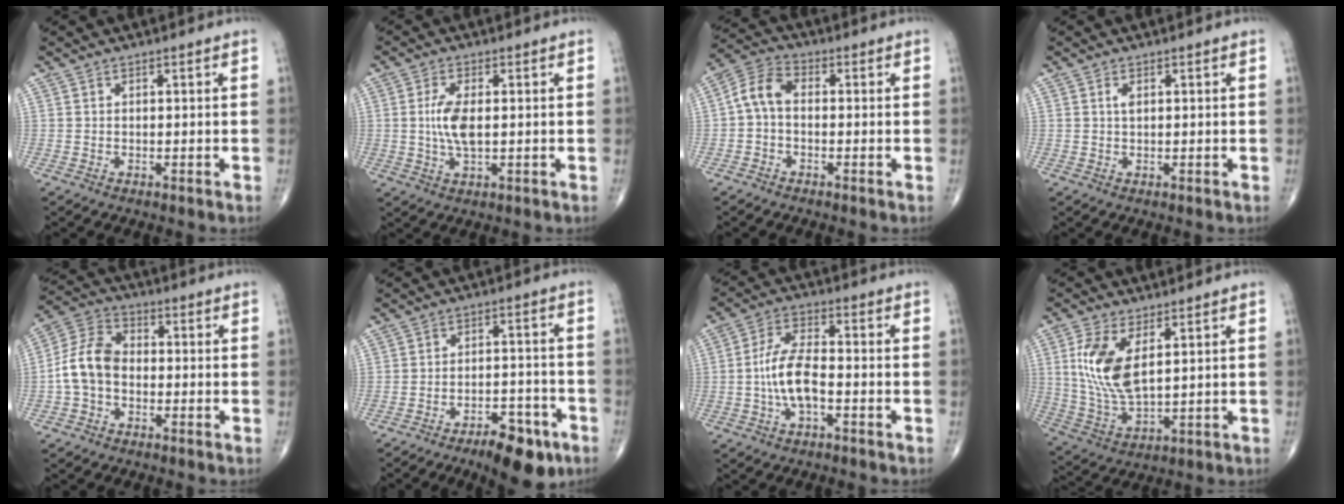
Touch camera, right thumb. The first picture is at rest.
{"total": 6.0, "force": [0.3, 2.4, 5.5], "torque": [-0.118, -0.005, 0.005]}
{"total": 6.2, "force": [-0.4, 4.0, 4.7], "torque": [-0.087, 0.023, -0.023]}
{"total": 1.3, "force": [0.4, 0.6, 1.0], "torque": [-0.020, 0.002, 0.008]}
{"total": 9.2, "force": [-1.4, 6.5, 6.4], "torque": [-0.118, 0.031, -0.041]}
{"total": 10.0, "force": [-6.3, 3.8, 6.8], "torque": [-0.087, 0.041, -0.093]}
{"total": 8.5, "force": [-1.8, 3.5, 7.6], "torque": [-0.158, 0.025, -0.039]}
{"total": 11.6, "force": [3.4, 5.3, 9.7], "torque": [-0.207, -0.014, 0.078]}